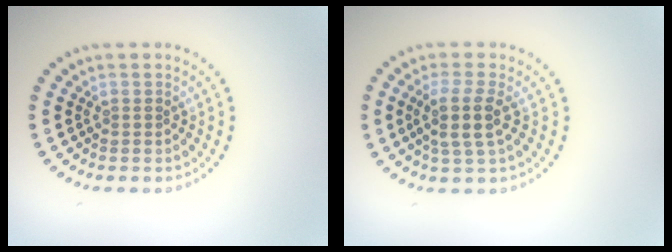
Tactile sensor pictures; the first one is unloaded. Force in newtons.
{"total": 3.0, "press": 2.5, "slide": 1.6}